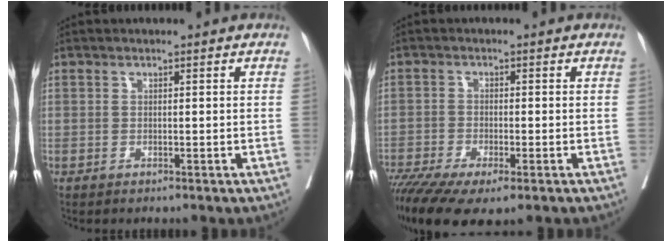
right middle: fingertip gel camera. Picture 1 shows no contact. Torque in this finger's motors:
{"motor_torque": [1.22, -0.92, 0.60, 0.21]}